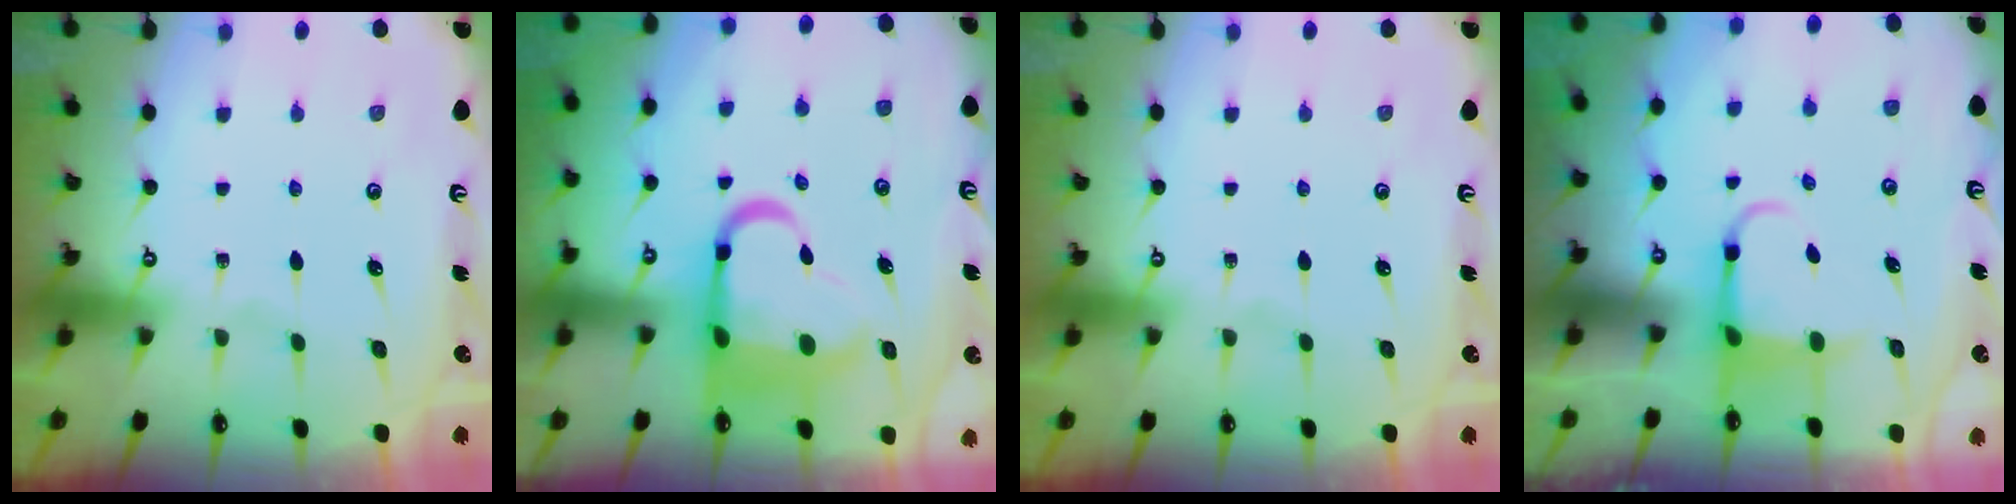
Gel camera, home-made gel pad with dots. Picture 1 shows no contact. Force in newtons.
{"total": 13.6, "press": 13.2, "slide": 2.9}
{"total": 0.0}
{"total": 4.4, "press": 4.3, "slide": 0.9}